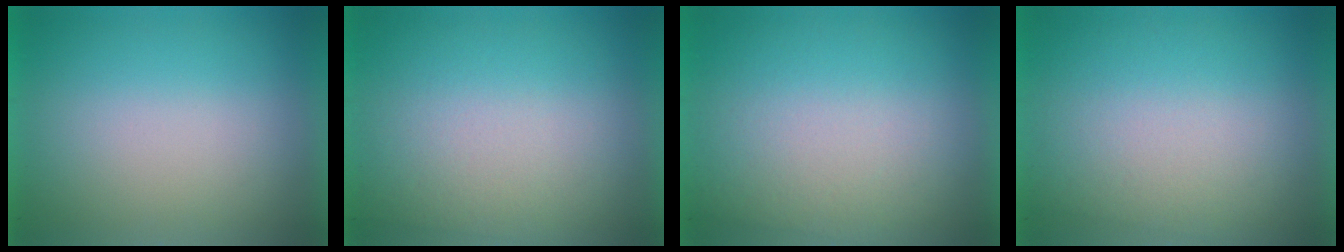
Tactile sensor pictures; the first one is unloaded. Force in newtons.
{"total": 2.8}
{"total": 3.2}
{"total": 2.6}